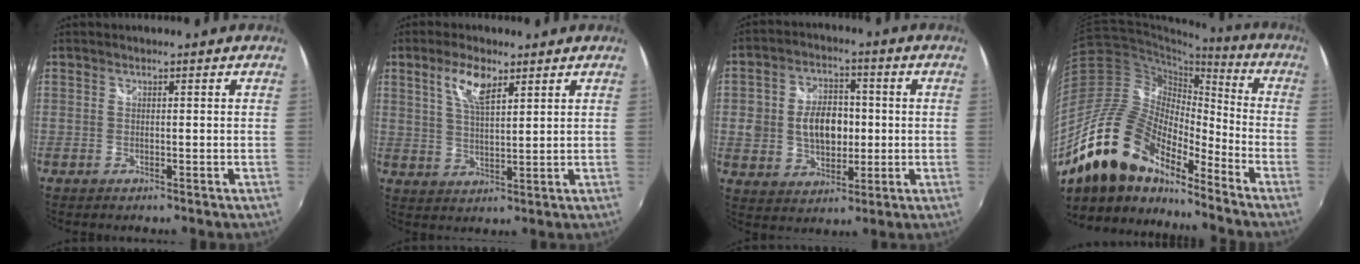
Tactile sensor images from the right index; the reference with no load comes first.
{"total": 6.3, "force": [3.5, 2.2, 4.8], "torque": [-0.090, 0.006, 0.068]}
{"total": 10.9, "force": [-0.2, 7.7, 7.8], "torque": [-0.150, 0.012, 0.005]}
{"total": 20.6, "force": [-15.3, 8.4, 10.9], "torque": [-0.205, -0.010, -0.289]}